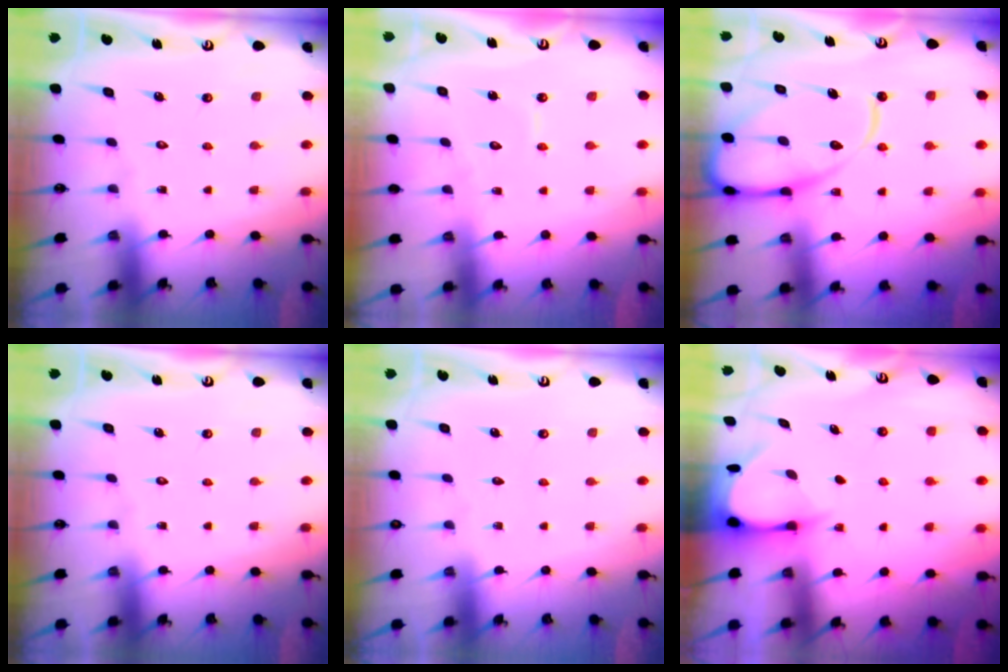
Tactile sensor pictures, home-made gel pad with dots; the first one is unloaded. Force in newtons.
{"total": 3.9, "press": 3.9, "slide": 0.4}
{"total": 13.8, "press": 13.7, "slide": 1.5}
{"total": 0.0}
{"total": 0.0}
{"total": 3.8, "press": 3.8, "slide": 0.3}